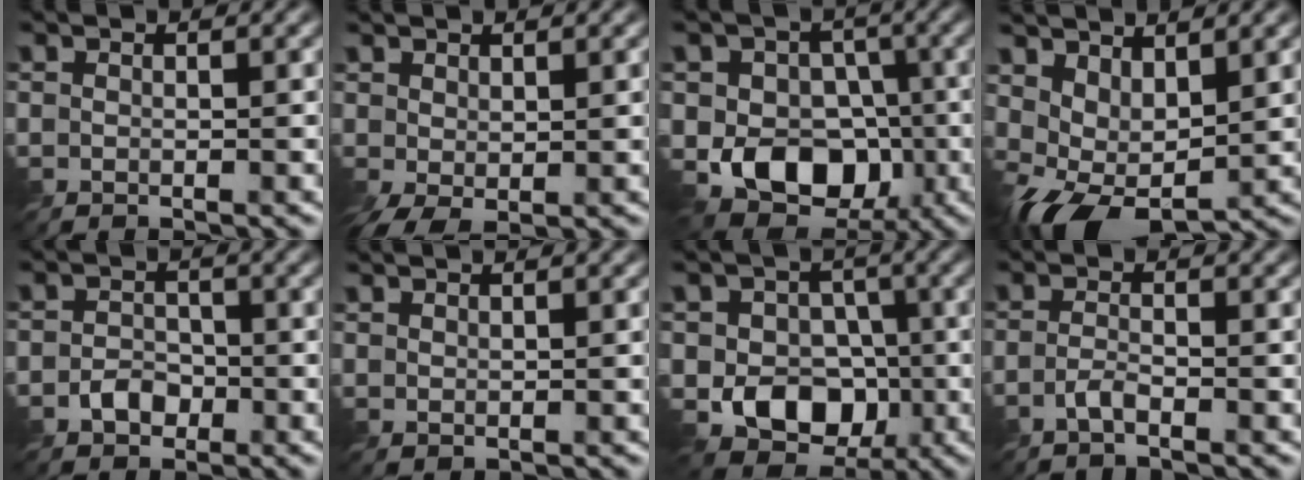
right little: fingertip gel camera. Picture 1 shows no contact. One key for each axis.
{"total": 2.4, "fx": 0.2, "fy": 1.3, "fz": 2.0, "tx": -0.057, "ty": -0.002, "tz": 0.006}
{"total": 8.3, "fx": -2.2, "fy": 6.6, "fz": 4.6, "tx": -0.047, "ty": -0.002, "tz": -0.060}
{"total": 6.2, "fx": 0.3, "fy": 3.5, "fz": 5.1, "tx": -0.100, "ty": -0.012, "tz": 0.013}
{"total": 2.2, "fx": -1.2, "fy": 1.6, "fz": 0.8, "tx": -0.011, "ty": 0.001, "tz": -0.028}
{"total": 0.6, "fx": 0.5, "fy": 0.1, "fz": 0.2, "tx": -0.009, "ty": -0.002, "tz": 0.013}
{"total": 7.1, "fx": -1.7, "fy": 5.9, "fz": 3.6, "tx": -0.034, "ty": -0.004, "tz": -0.054}
{"total": 1.4, "fx": -1.1, "fy": 0.2, "fz": 0.9, "tx": -0.022, "ty": 0.003, "tz": -0.026}